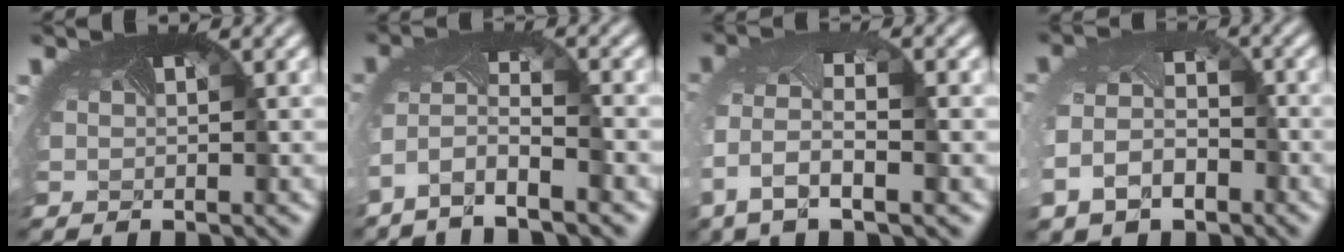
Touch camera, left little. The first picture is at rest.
{"total": 4.7, "force": [-3.5, 0.7, 3.1], "torque": [-0.073, -0.007, -0.067]}
{"total": 6.0, "force": [-2.3, 2.8, 4.8], "torque": [-0.121, -0.015, -0.040]}
{"total": 5.1, "force": [-2.6, 3.4, 2.7], "torque": [-0.068, -0.017, -0.044]}